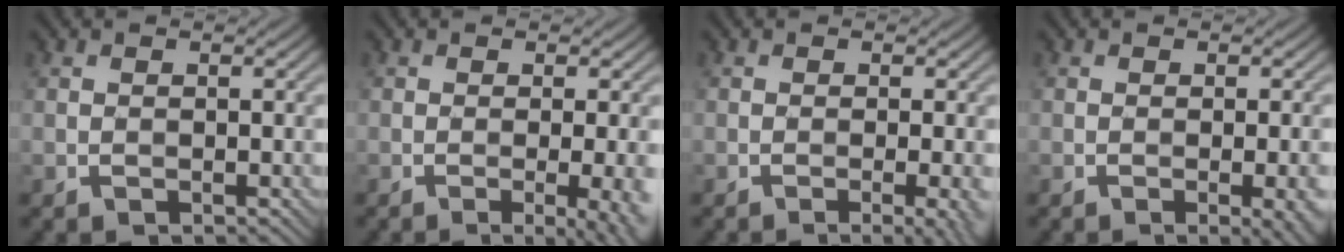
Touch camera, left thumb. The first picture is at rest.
{"total": 5.2, "force": [-1.1, 1.2, 4.9], "torque": [-0.066, -0.004, -0.013]}
{"total": 3.6, "force": [-1.1, 0.8, 3.4], "torque": [-0.045, 0.003, -0.018]}
{"total": 4.7, "force": [-1.5, 1.2, 4.3], "torque": [-0.052, -0.001, -0.015]}